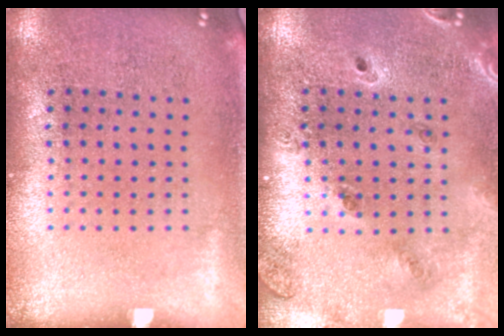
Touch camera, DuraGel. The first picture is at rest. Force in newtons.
{"total": 1.4, "press": 1.3, "slide": 0.3}